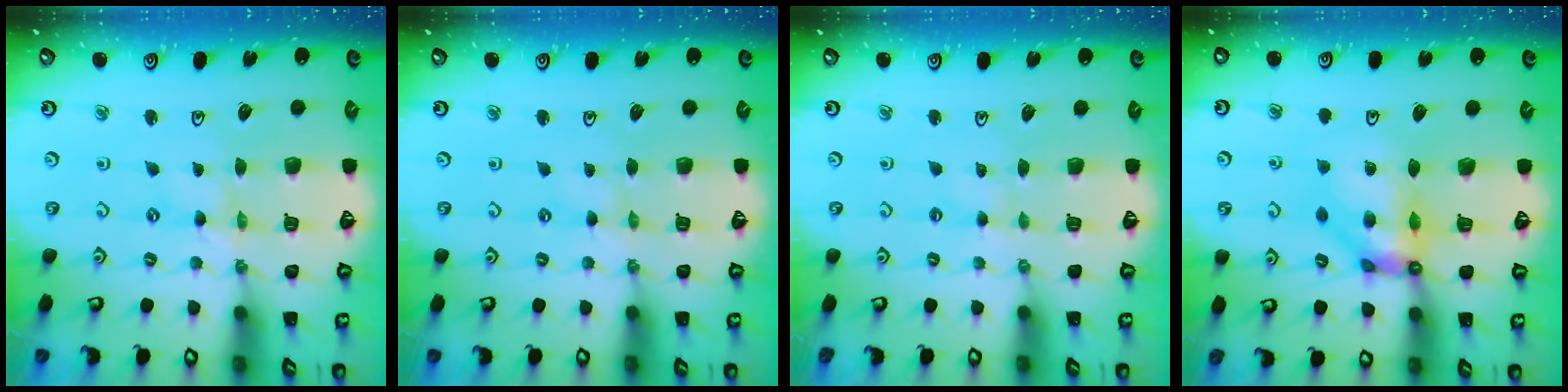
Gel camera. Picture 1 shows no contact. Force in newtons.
{"total": 1.1, "press": 1.0, "slide": 0.4}
{"total": 0.0}
{"total": 9.8, "press": 9.7, "slide": 1.4}